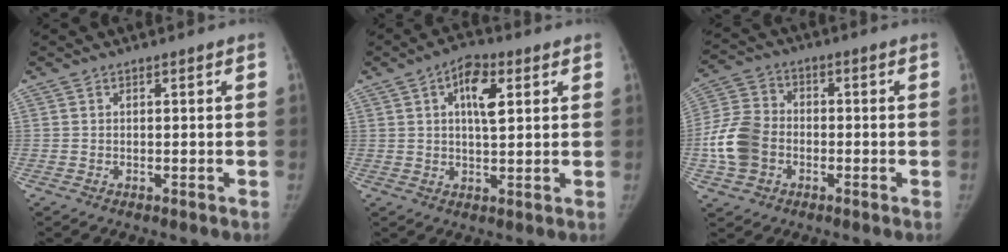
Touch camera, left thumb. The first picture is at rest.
{"total": 7.5, "force": [2.6, 3.4, 6.2], "torque": [-0.087, 0.000, 0.039]}
{"total": 10.6, "force": [-2.5, 8.3, 6.0], "torque": [-0.113, 0.022, -0.052]}